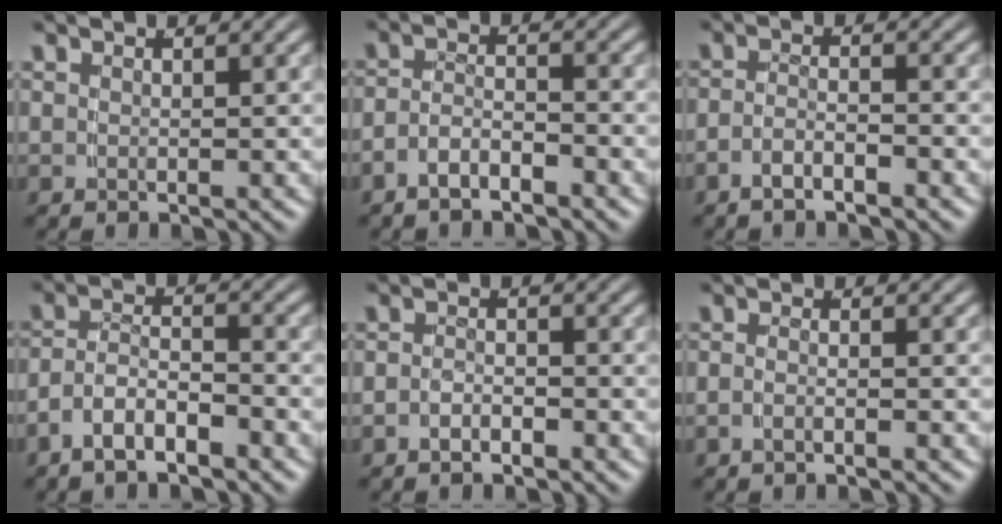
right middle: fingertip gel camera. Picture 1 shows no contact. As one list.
[{"total": 3.0, "force": [-2.4, 1.2, 1.3], "torque": [-0.020, -0.006, -0.041]}, {"total": 2.3, "force": [-2.0, 0.2, 1.2], "torque": [-0.018, -0.002, -0.034]}, {"total": 4.3, "force": [-2.6, 2.6, 2.3], "torque": [-0.045, -0.012, -0.045]}, {"total": 1.7, "force": [-1.4, 0.8, 0.7], "torque": [-0.015, -0.003, -0.024]}, {"total": 1.4, "force": [-1.1, -0.1, 0.9], "torque": [-0.020, -0.002, -0.019]}]